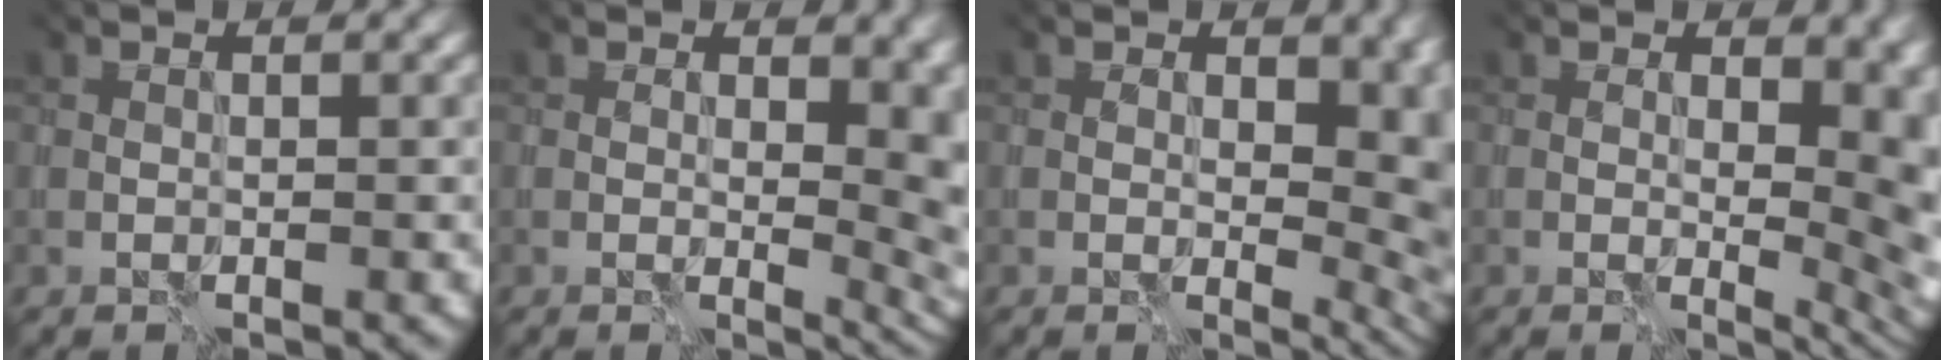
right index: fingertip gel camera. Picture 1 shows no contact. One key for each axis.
{"total": 7.5, "fx": 1.1, "fy": 4.2, "fz": 6.2, "tx": -0.049, "ty": 0.002, "tz": 0.015}
{"total": 7.1, "fx": 0.9, "fy": 4.3, "fz": 5.6, "tx": -0.040, "ty": 0.000, "tz": 0.010}
{"total": 8.9, "fx": 1.5, "fy": 4.8, "fz": 7.4, "tx": -0.055, "ty": 0.010, "tz": 0.016}